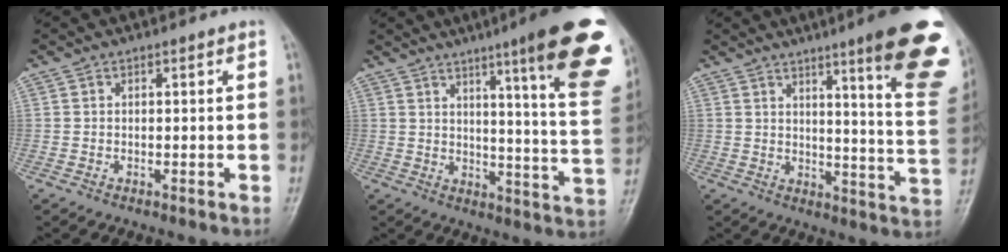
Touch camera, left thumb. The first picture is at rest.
{"total": 21.8, "force": [12.3, 2.5, 17.8], "torque": [-0.207, -0.057, 0.153]}
{"total": 20.0, "force": [11.4, 2.6, 16.2], "torque": [-0.176, -0.061, 0.141]}